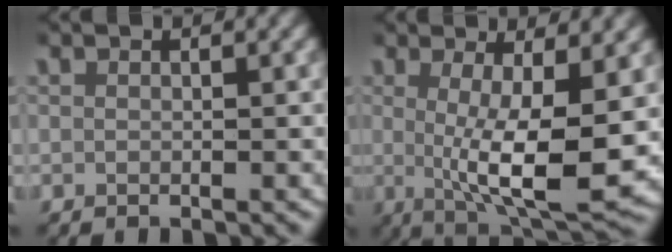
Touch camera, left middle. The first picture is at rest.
{"total": 9.0, "force": [0.4, 2.8, 8.5], "torque": [-0.134, -0.024, 0.015]}